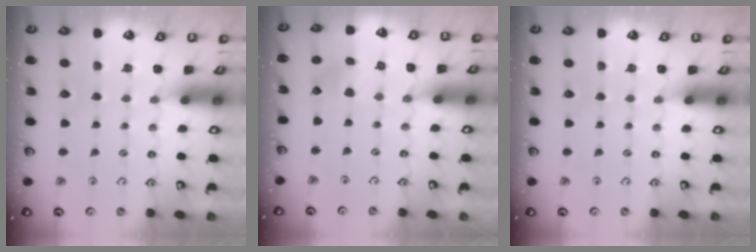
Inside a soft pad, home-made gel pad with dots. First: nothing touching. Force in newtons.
{"total": 1.5, "press": 1.5, "slide": 0.2}
{"total": 0.0}